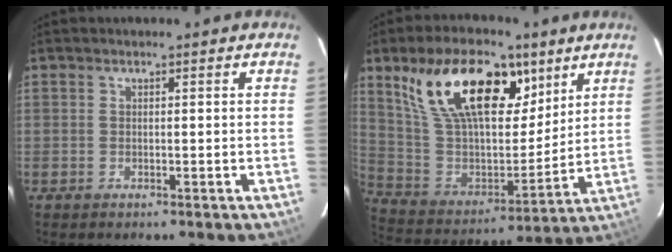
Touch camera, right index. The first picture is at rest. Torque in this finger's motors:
{"motor_torque": [1.20, 0.93, 1.05, 0.21]}